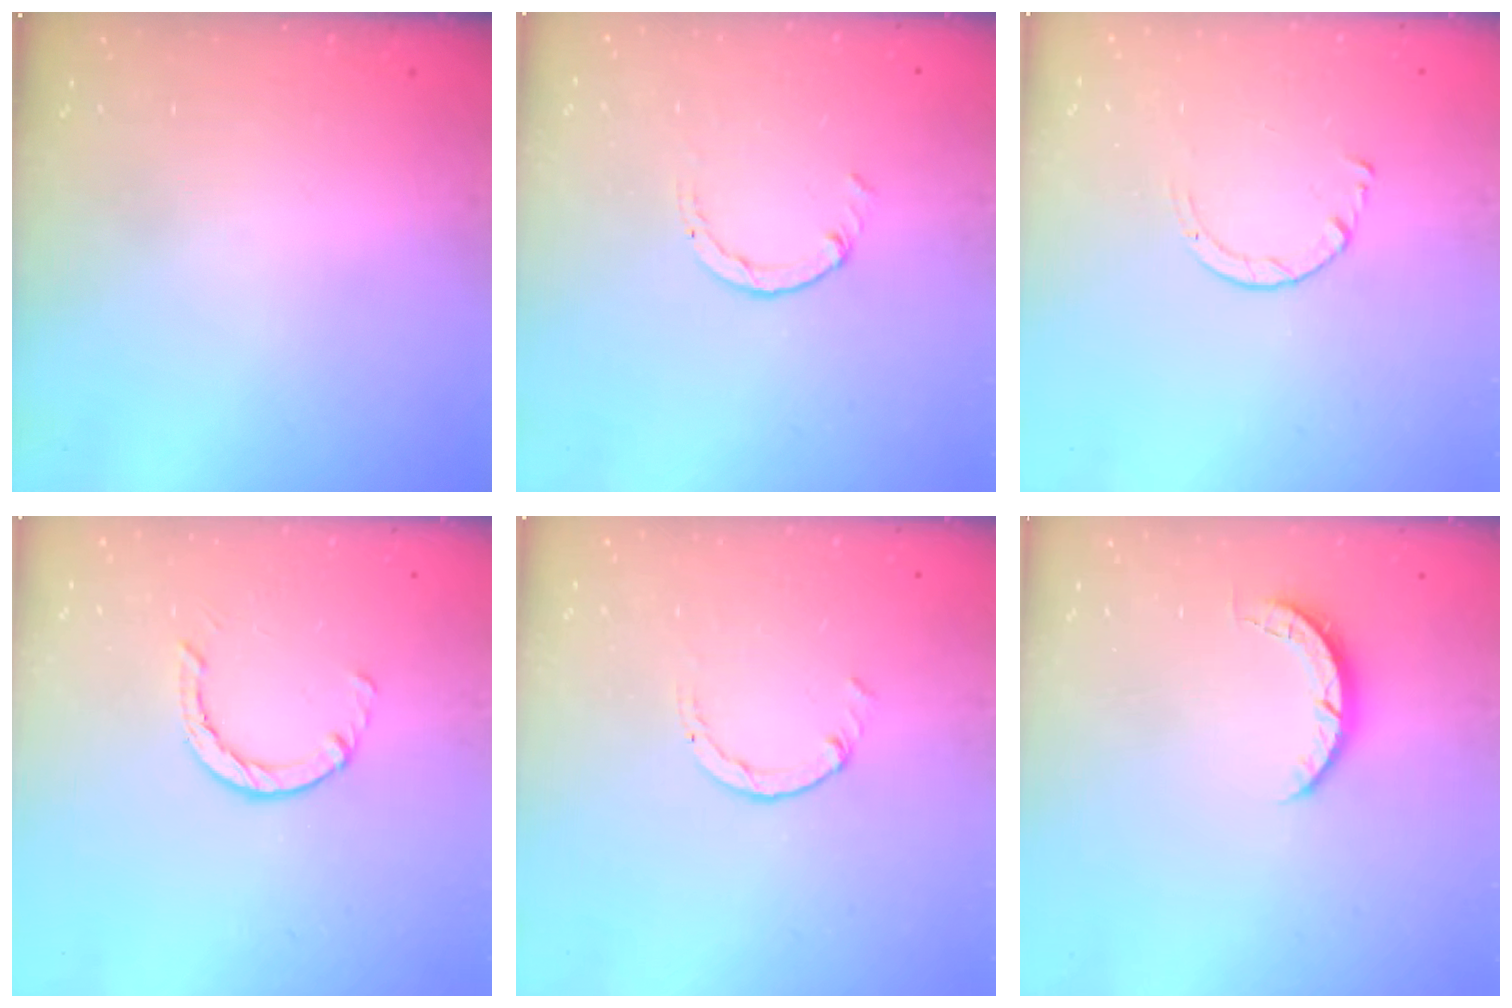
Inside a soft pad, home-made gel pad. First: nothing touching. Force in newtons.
{"total": 1.1, "press": 1.1, "slide": 0.2}
{"total": 1.7, "press": 1.7, "slide": 0.2}
{"total": 2.4, "press": 2.4, "slide": 0.4}
{"total": 1.1, "press": 1.1, "slide": 0.2}
{"total": 3.1, "press": 3.0, "slide": 0.4}